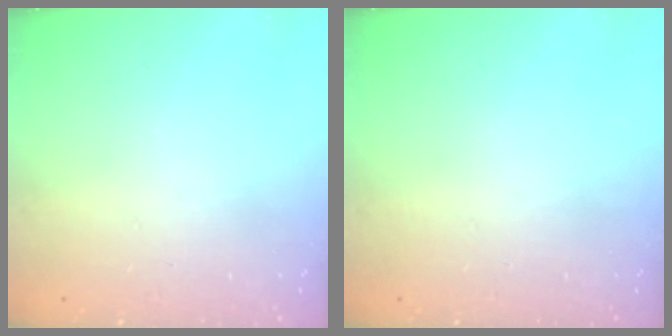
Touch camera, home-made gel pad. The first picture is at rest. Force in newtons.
{"total": 0.0}